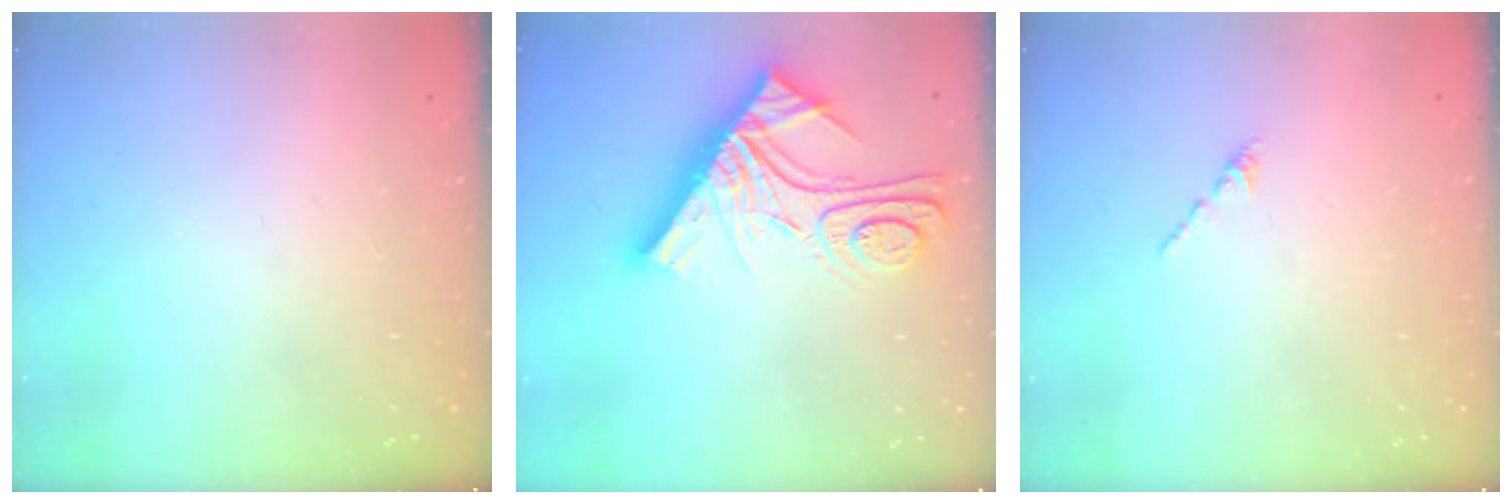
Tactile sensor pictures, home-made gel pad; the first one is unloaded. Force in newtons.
{"total": 17.1, "press": 17.0, "slide": 1.5}
{"total": 0.6, "press": 0.5, "slide": 0.3}